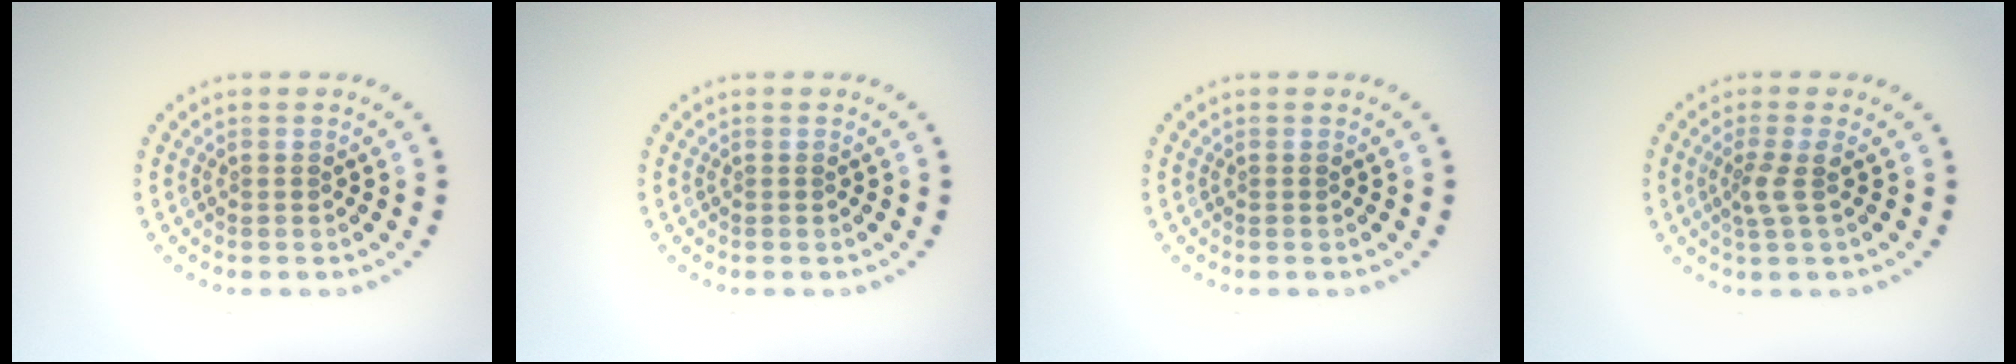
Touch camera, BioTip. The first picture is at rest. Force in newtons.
{"total": 0.0}
{"total": 0.0}
{"total": 1.9, "press": 1.4, "slide": 1.3}